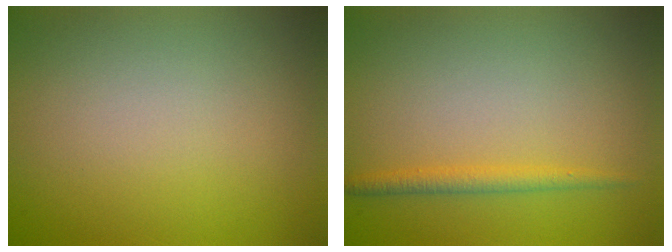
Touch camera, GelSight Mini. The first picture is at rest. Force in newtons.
{"total": 1.6, "press": 1.6, "slide": 0.1}